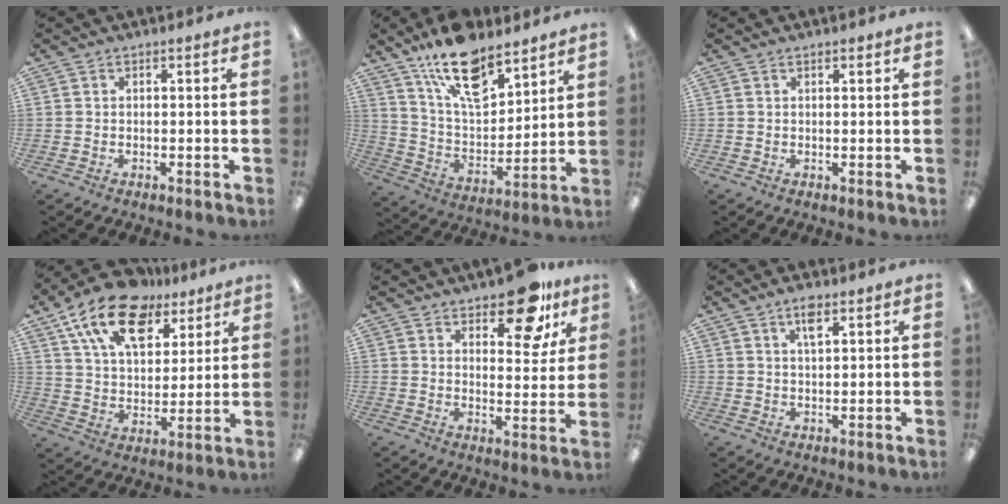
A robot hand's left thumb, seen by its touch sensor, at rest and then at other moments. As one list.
[{"total": 17.6, "force": [12.6, 7.6, 9.7], "torque": [-0.166, -0.068, 0.221]}, {"total": 0.6, "force": [0.5, 0.2, 0.3], "torque": [-0.006, 0.001, 0.009]}, {"total": 17.6, "force": [11.1, 9.6, 9.6], "torque": [-0.168, -0.050, 0.200]}, {"total": 13.6, "force": [9.6, 5.8, 7.6], "torque": [-0.084, -0.060, 0.162]}, {"total": 4.3, "force": [2.7, 1.4, 3.0], "torque": [-0.051, -0.003, 0.044]}]